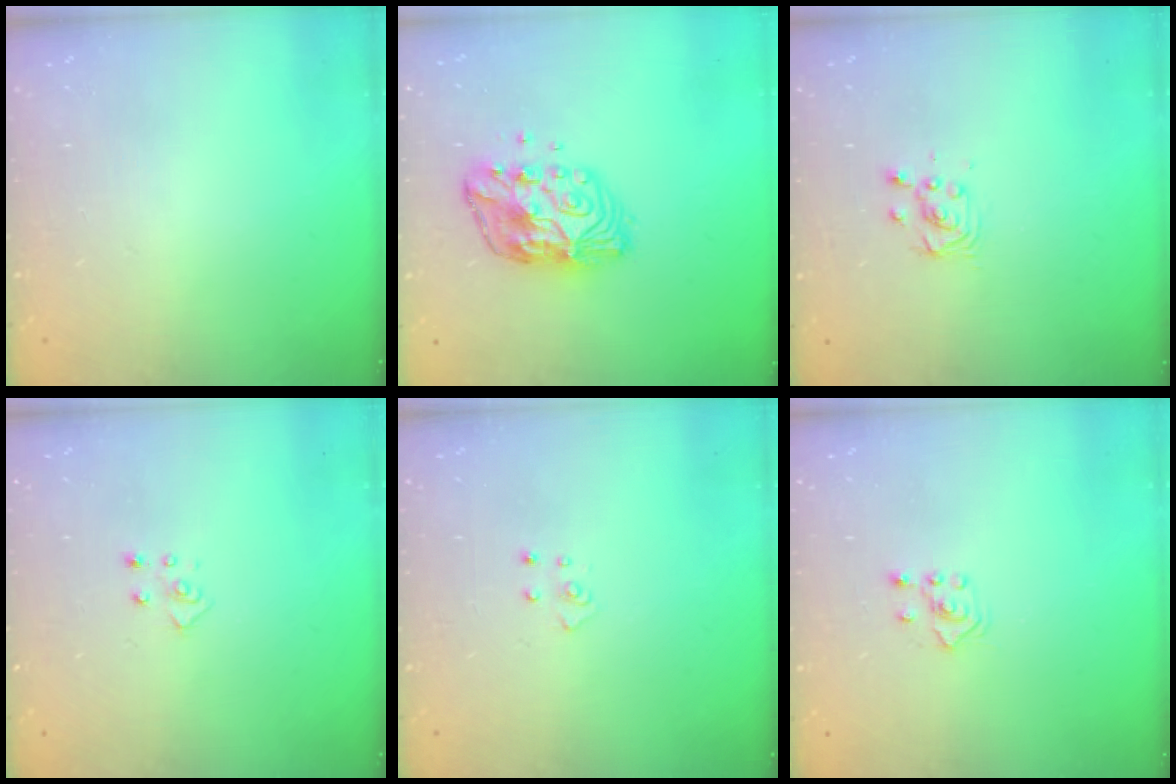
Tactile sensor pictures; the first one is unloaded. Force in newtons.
{"total": 12.5, "press": 12.5, "slide": 1.0}
{"total": 3.8, "press": 3.7, "slide": 0.5}
{"total": 3.8, "press": 3.8, "slide": 0.4}
{"total": 3.4, "press": 3.4, "slide": 0.3}
{"total": 3.2, "press": 3.1, "slide": 0.9}